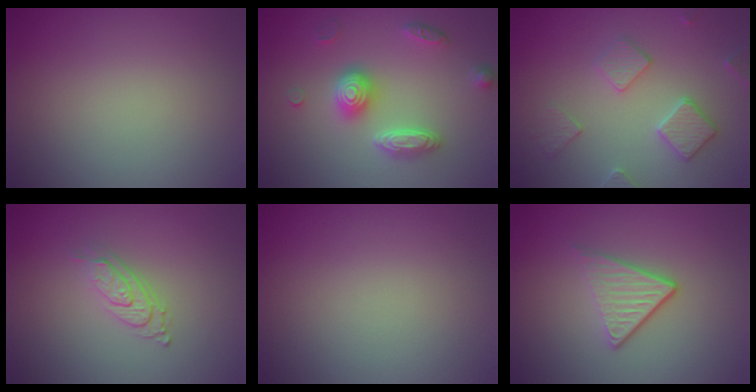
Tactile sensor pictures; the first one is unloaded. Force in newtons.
{"total": 3.9, "press": 3.5, "slide": 1.8}
{"total": 3.2, "press": 3.2, "slide": 0.1}
{"total": 2.9, "press": 1.9, "slide": 2.2}
{"total": 0.0}
{"total": 3.6, "press": 2.6, "slide": 2.5}